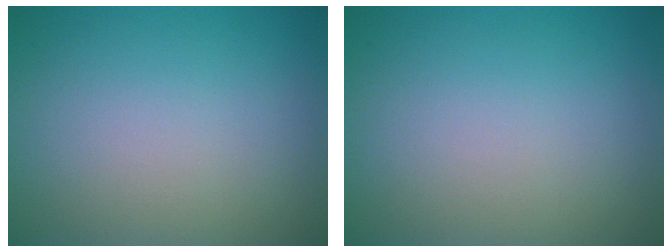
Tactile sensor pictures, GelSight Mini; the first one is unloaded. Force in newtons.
{"total": 0.0}